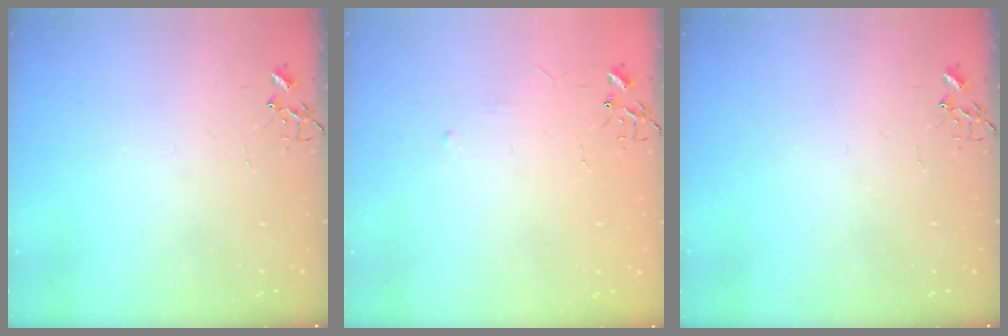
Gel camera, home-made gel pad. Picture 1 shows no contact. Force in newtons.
{"total": 2.9, "press": 2.9, "slide": 0.4}
{"total": 0.0}